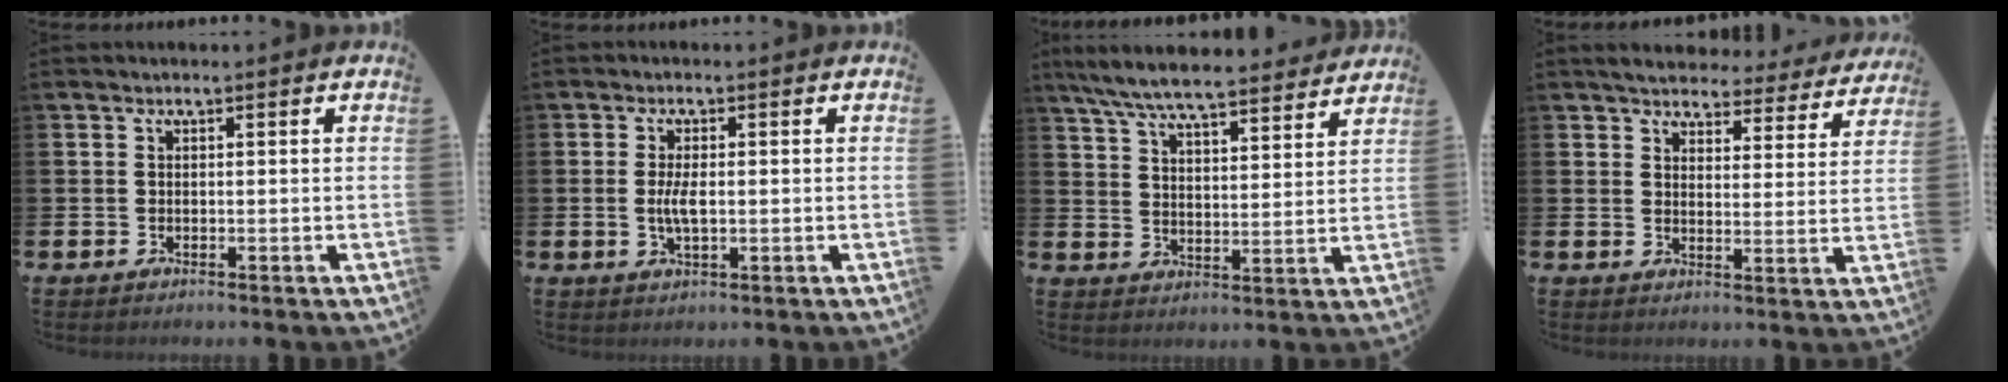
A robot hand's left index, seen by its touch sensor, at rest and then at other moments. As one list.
[{"total": 3.3, "force": [-0.1, 1.2, 3.1], "torque": [-0.054, 0.001, -0.003]}, {"total": 7.8, "force": [7.4, 0.8, 2.5], "torque": [-0.082, -0.043, 0.132]}, {"total": 4.6, "force": [4.4, 1.2, 0.6], "torque": [-0.033, -0.029, 0.074]}]